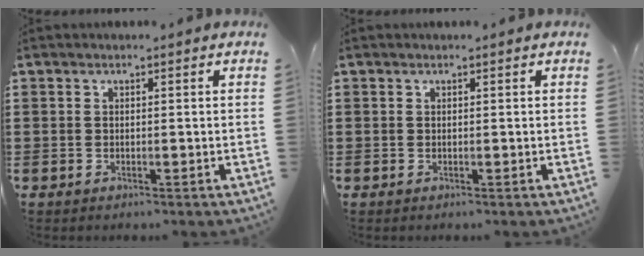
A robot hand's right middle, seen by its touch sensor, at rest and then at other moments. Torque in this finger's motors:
{"motor_torque": [0.33, -0.27, 0.02, 0.02]}